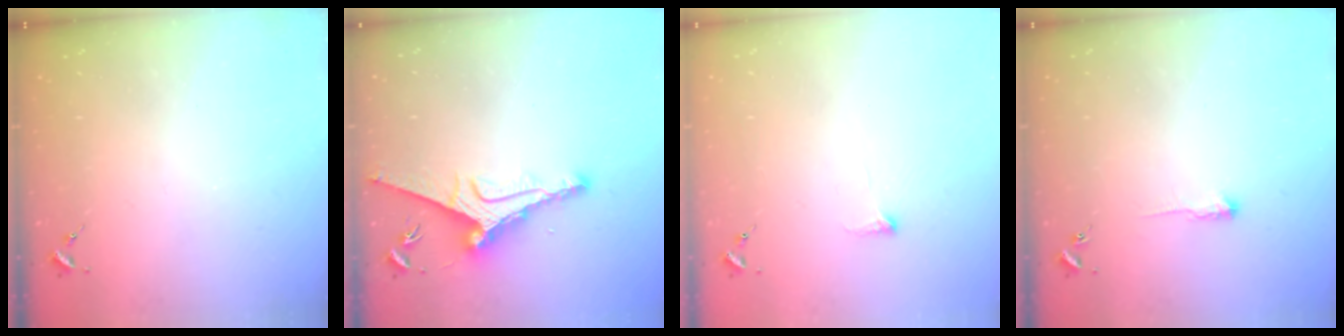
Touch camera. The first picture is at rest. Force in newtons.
{"total": 10.4, "press": 10.3, "slide": 1.3}
{"total": 3.9, "press": 3.8, "slide": 1.0}
{"total": 2.7, "press": 2.6, "slide": 0.4}